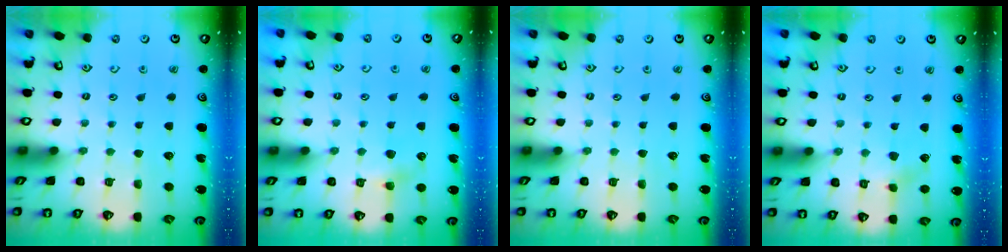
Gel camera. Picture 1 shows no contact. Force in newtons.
{"total": 5.8, "press": 5.7, "slide": 1.3}
{"total": 0.0}
{"total": 3.1, "press": 3.1, "slide": 0.4}